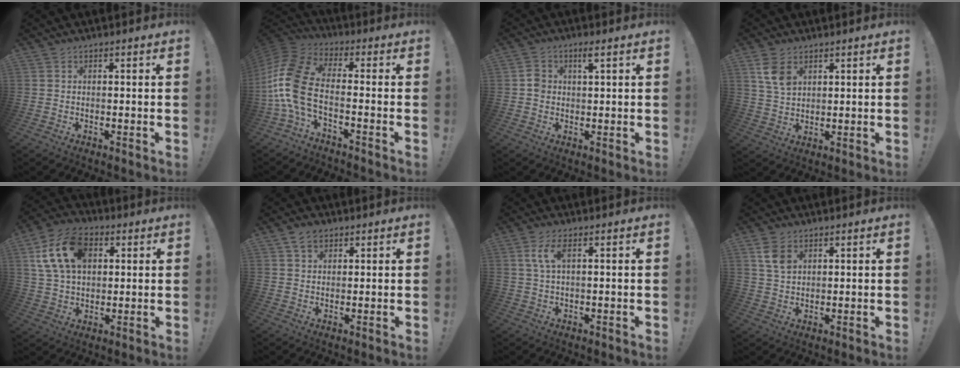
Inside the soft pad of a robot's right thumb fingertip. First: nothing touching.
{"total": 14.9, "force": [-2.0, 8.1, 12.3], "torque": [-0.260, 0.014, -0.029]}
{"total": 3.5, "force": [0.9, 2.2, 2.5], "torque": [-0.039, 0.001, 0.013]}
{"total": 7.7, "force": [3.5, 4.9, 4.8], "torque": [-0.086, -0.009, 0.068]}
{"total": 16.7, "force": [5.7, 11.2, 11.0], "torque": [-0.192, -0.004, 0.110]}
{"total": 4.2, "force": [2.6, 2.5, 2.0], "torque": [-0.032, -0.007, 0.049]}
{"total": 5.2, "force": [1.8, 1.5, 4.6], "torque": [-0.087, 0.003, 0.032]}
{"total": 5.9, "force": [2.7, 3.8, 3.7], "torque": [-0.056, -0.006, 0.051]}